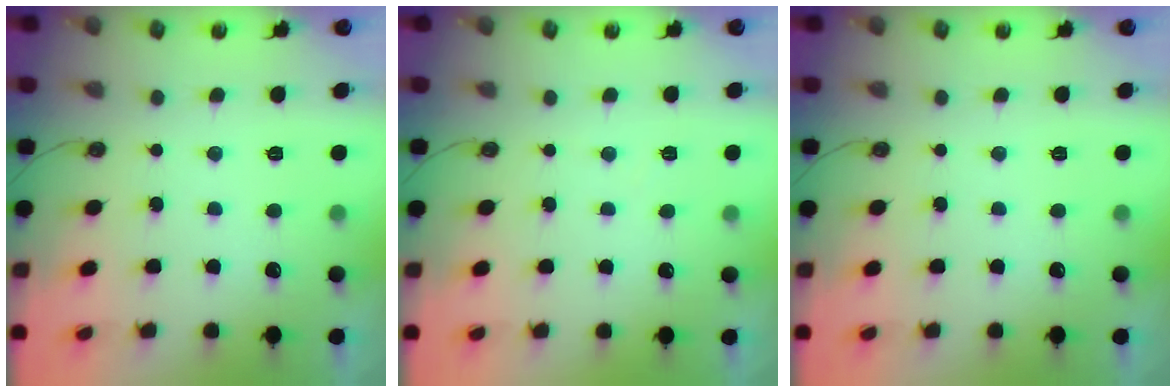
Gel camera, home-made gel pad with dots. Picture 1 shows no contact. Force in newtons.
{"total": 3.1, "press": 3.0, "slide": 0.5}
{"total": 0.0}